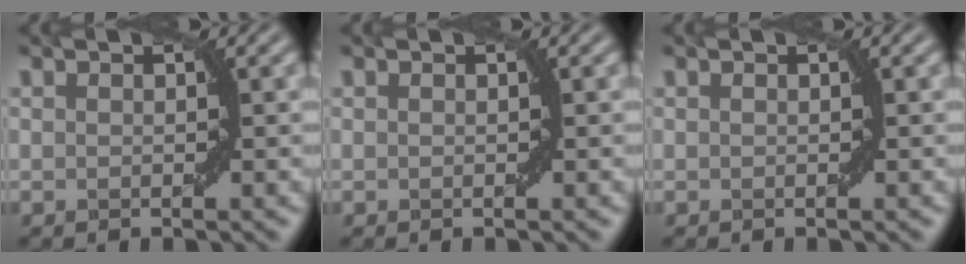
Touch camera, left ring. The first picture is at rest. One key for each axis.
{"total": 0.0}
{"total": 0.0}